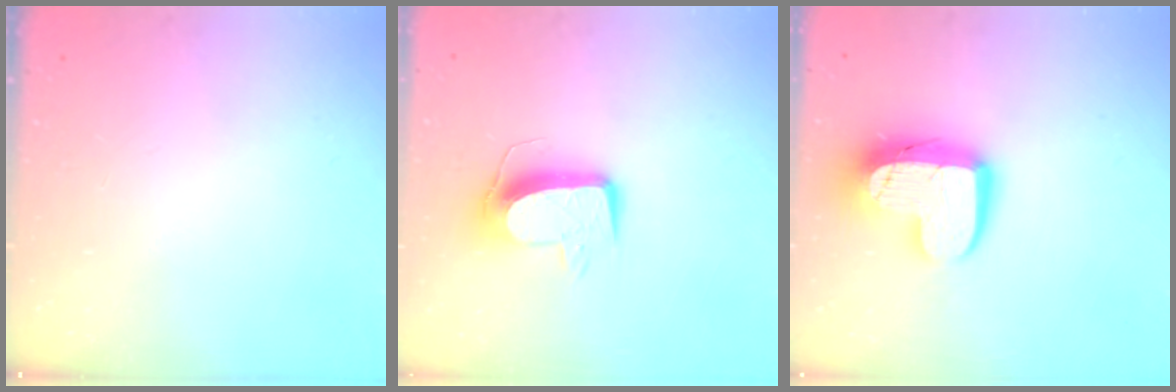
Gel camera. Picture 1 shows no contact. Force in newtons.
{"total": 11.0, "press": 10.9, "slide": 0.7}
{"total": 14.3, "press": 14.3, "slide": 1.2}